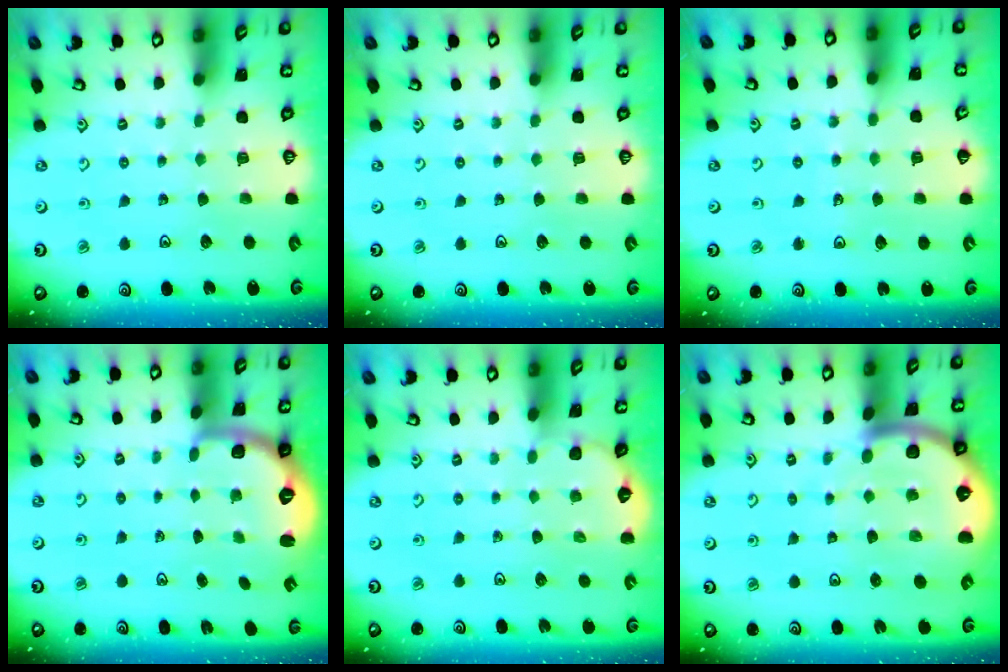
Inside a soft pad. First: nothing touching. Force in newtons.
{"total": 0.0}
{"total": 3.0, "press": 3.0, "slide": 0.3}
{"total": 2.6, "press": 1.6, "slide": 2.1}
{"total": 2.0, "press": 2.0, "slide": 0.1}
{"total": 8.1, "press": 8.0, "slide": 1.0}